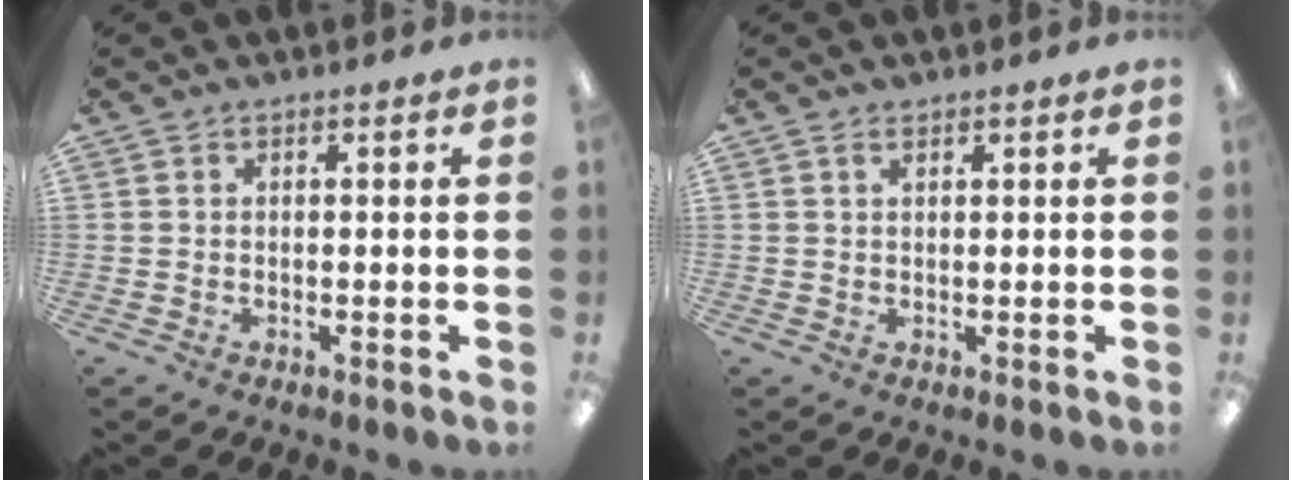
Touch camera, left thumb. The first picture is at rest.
{"total": 1.4, "force": [1.0, 0.6, 0.8], "torque": [-0.018, 0.000, 0.018]}